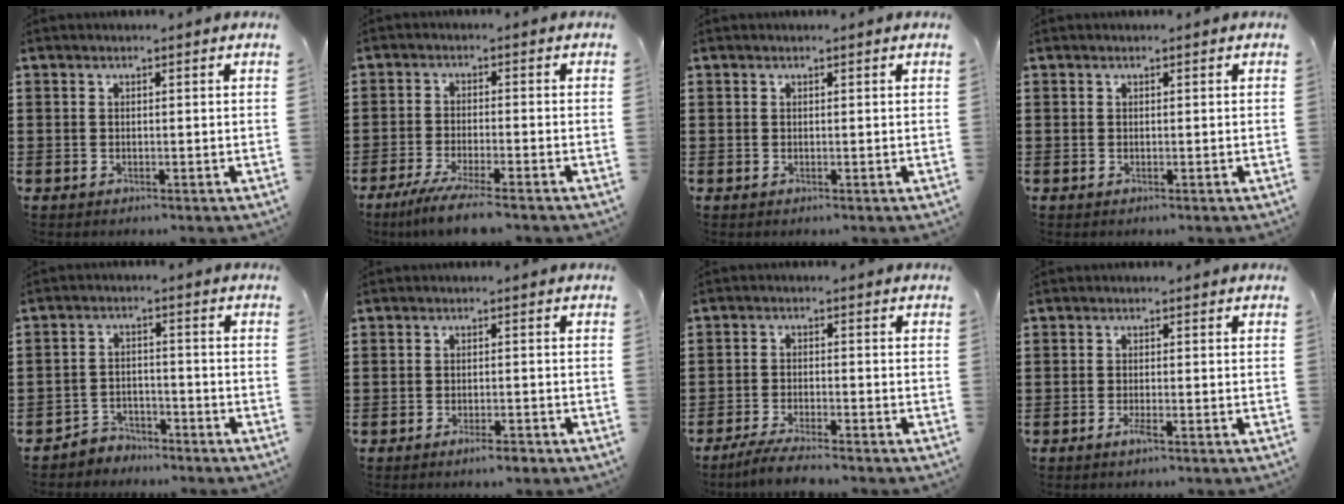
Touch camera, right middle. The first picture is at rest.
{"total": 4.8, "force": [-4.0, -0.2, 2.6], "torque": [-0.056, -0.016, -0.075]}
{"total": 0.0}
{"total": 0.0}
{"total": 3.3, "force": [-3.2, 0.9, -0.2], "torque": [-0.005, 0.003, -0.069]}
{"total": 2.6, "force": [-2.0, 0.2, 1.7], "torque": [-0.026, 0.002, -0.036]}
{"total": 3.7, "force": [-3.4, 0.0, 1.5], "torque": [-0.032, -0.005, -0.067]}
{"total": 1.6, "force": [-0.9, 0.1, 1.3], "torque": [-0.029, -0.005, -0.018]}